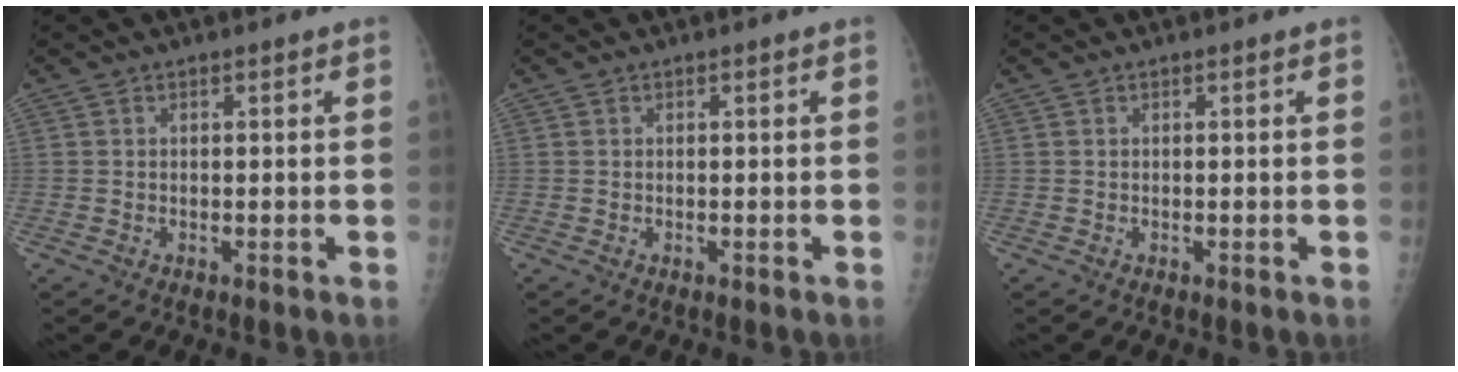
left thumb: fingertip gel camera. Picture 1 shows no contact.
{"total": 0.0}
{"total": 0.0}